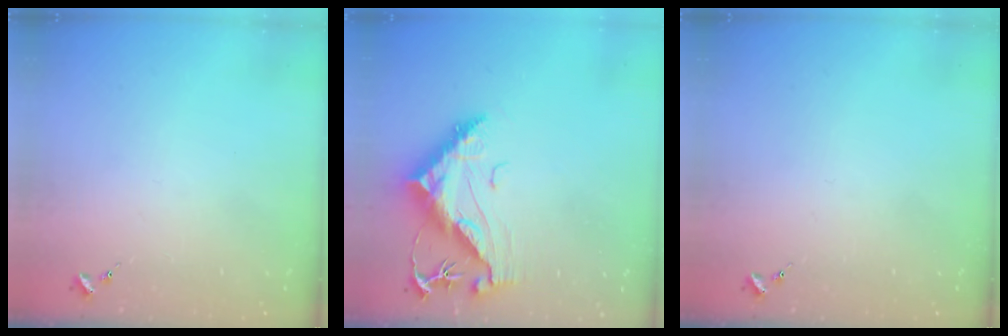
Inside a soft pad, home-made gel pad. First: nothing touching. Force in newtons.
{"total": 13.3, "press": 13.2, "slide": 1.3}
{"total": 0.0}